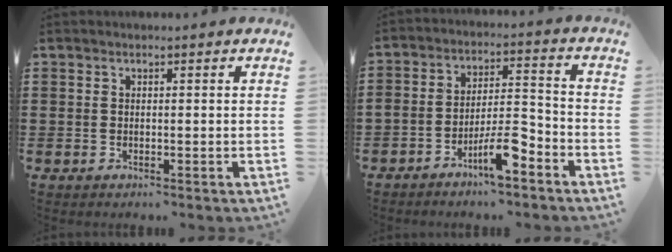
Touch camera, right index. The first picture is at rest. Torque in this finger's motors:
{"motor_torque": [2.14, 0.00, 0.86, 0.14]}